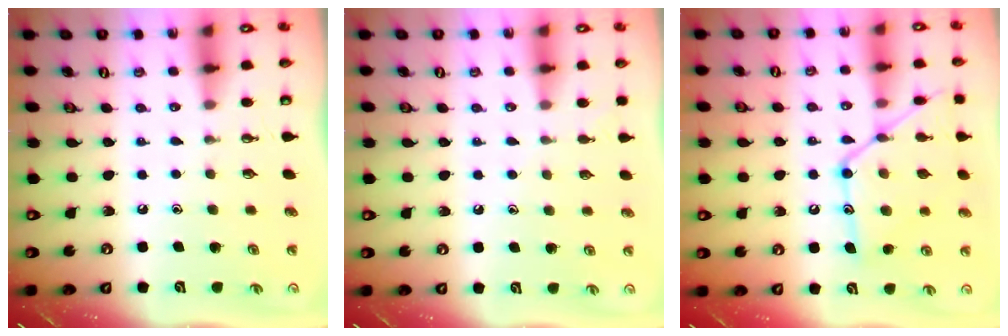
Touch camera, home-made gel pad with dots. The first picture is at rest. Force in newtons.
{"total": 2.9, "press": 2.9, "slide": 0.4}
{"total": 17.1, "press": 17.1, "slide": 1.2}